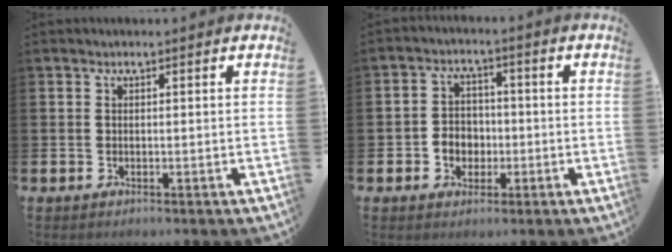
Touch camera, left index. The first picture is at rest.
{"total": 3.7, "force": [-0.9, 3.3, 1.3], "torque": [-0.025, 0.003, -0.025]}